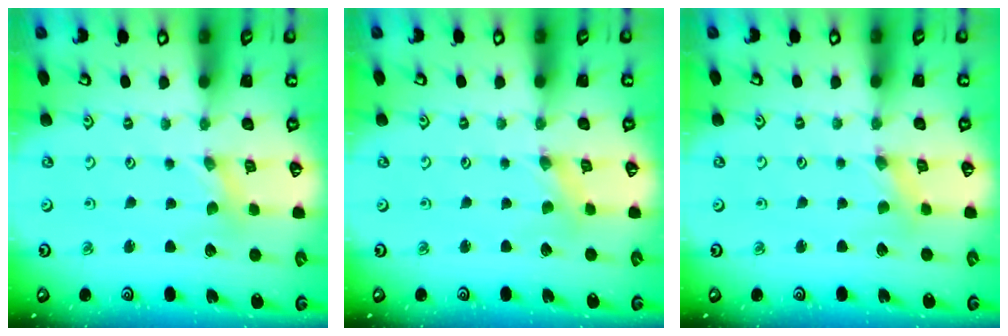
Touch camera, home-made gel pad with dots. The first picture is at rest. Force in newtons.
{"total": 1.2, "press": 1.2, "slide": 0.2}
{"total": 1.5, "press": 1.5, "slide": 0.2}